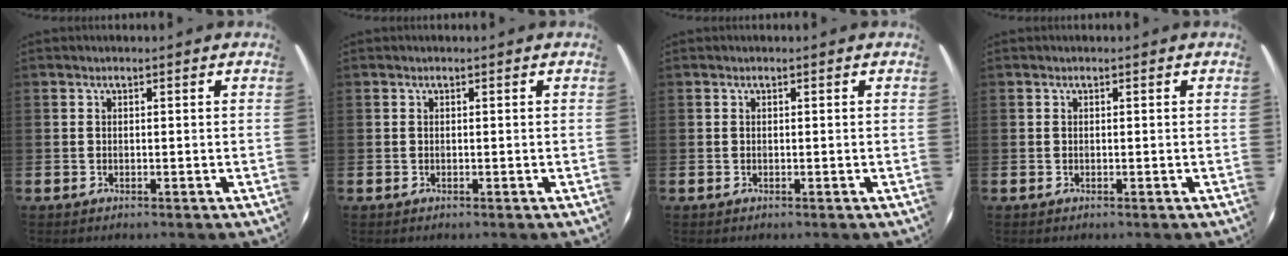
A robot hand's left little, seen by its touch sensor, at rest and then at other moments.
{"total": 0.0}
{"total": 0.0}
{"total": 0.0}